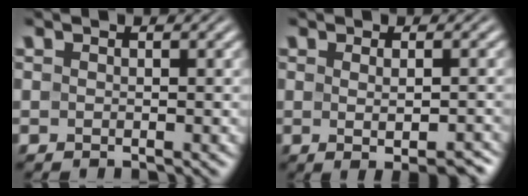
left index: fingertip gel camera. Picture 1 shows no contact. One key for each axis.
{"total": 3.7, "fx": -0.5, "fy": 1.0, "fz": 3.5, "tx": -0.037, "ty": 0.002, "tz": 0.000}